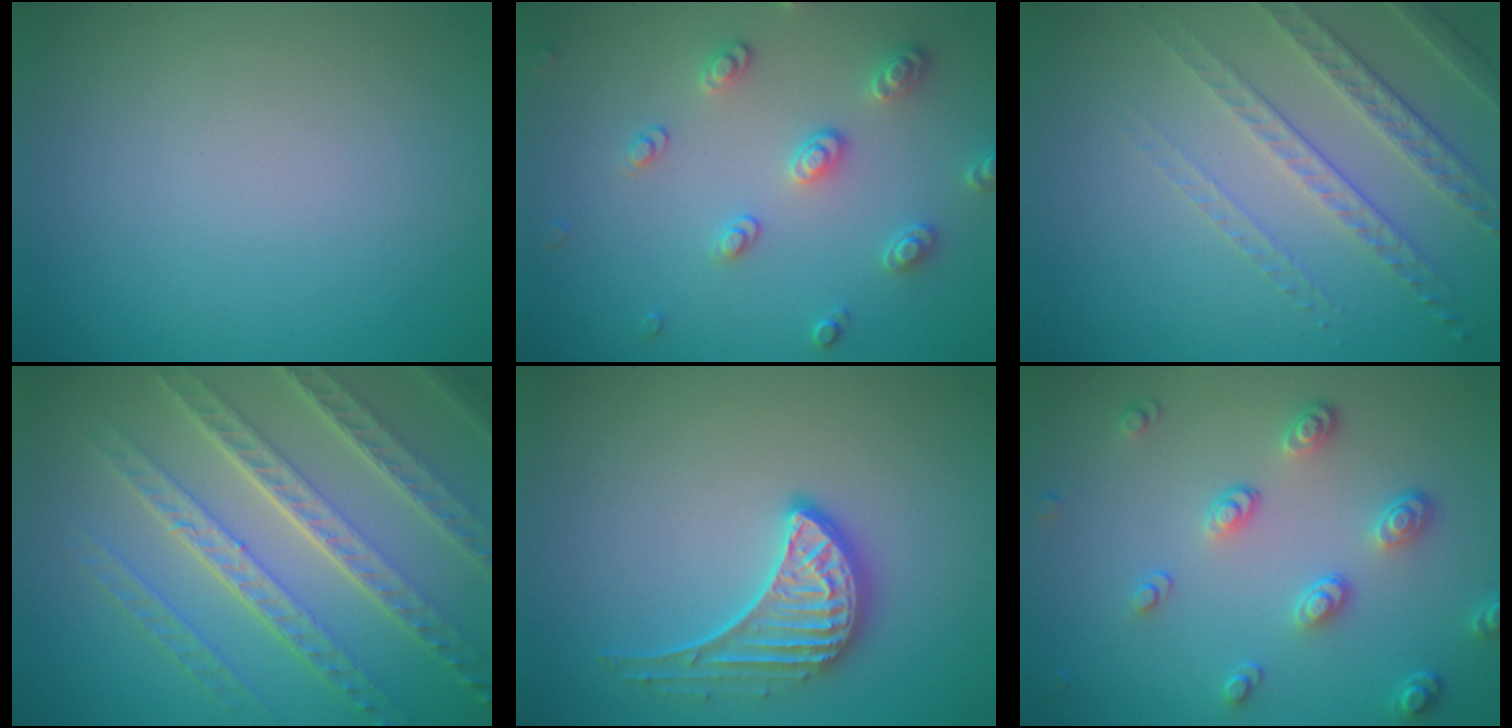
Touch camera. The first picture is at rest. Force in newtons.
{"total": 2.8, "press": 2.8, "slide": 0.2}
{"total": 4.7, "press": 3.1, "slide": 3.4}
{"total": 8.0, "press": 5.6, "slide": 5.8}
{"total": 3.5, "press": 3.0, "slide": 1.8}
{"total": 3.7, "press": 2.8, "slide": 2.3}